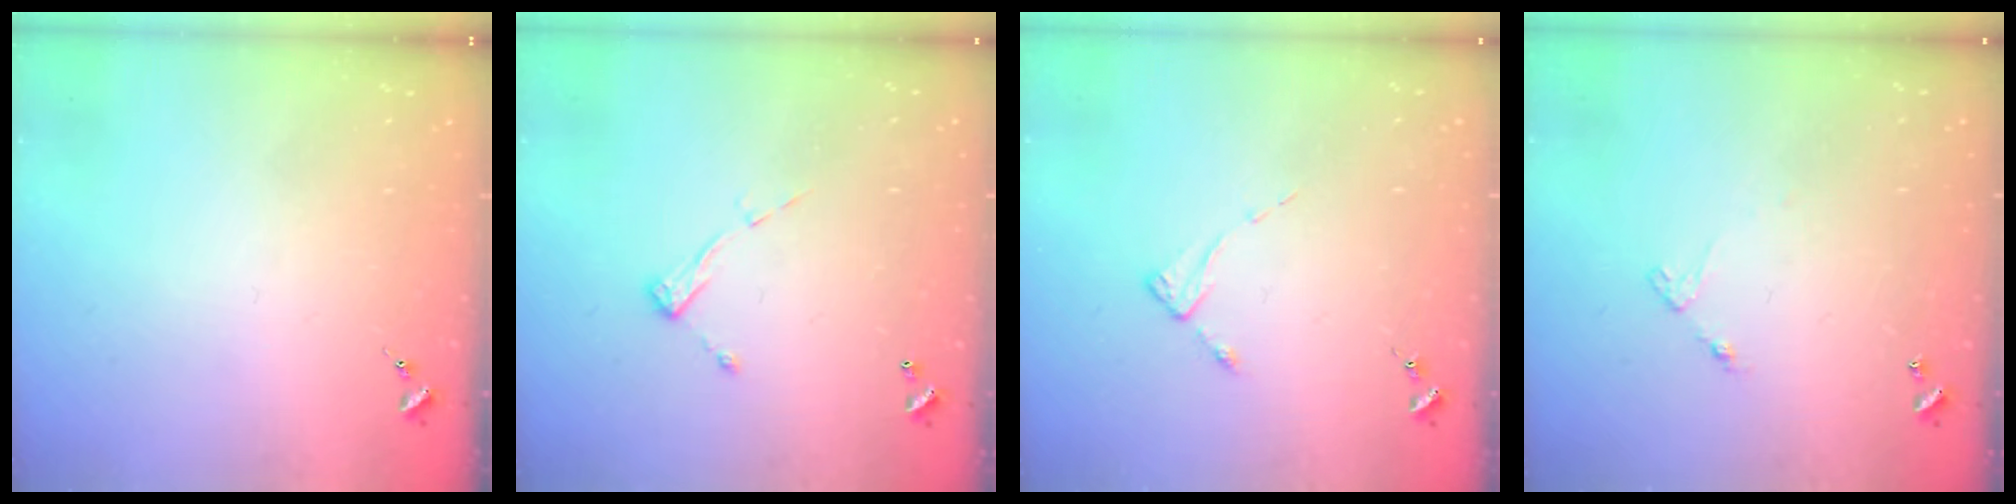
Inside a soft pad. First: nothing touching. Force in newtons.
{"total": 6.3, "press": 6.3, "slide": 0.3}
{"total": 2.2, "press": 2.2, "slide": 0.4}
{"total": 4.9, "press": 4.8, "slide": 0.3}